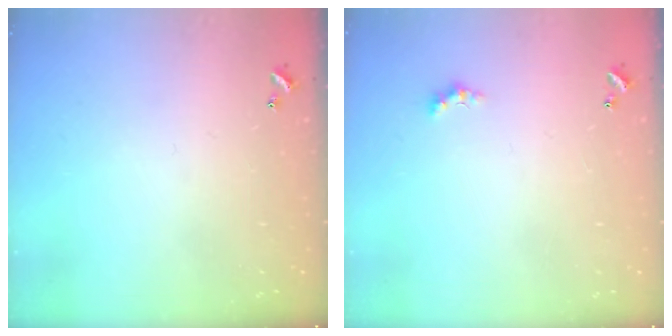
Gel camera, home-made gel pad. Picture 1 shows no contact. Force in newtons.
{"total": 1.5, "press": 1.4, "slide": 0.6}